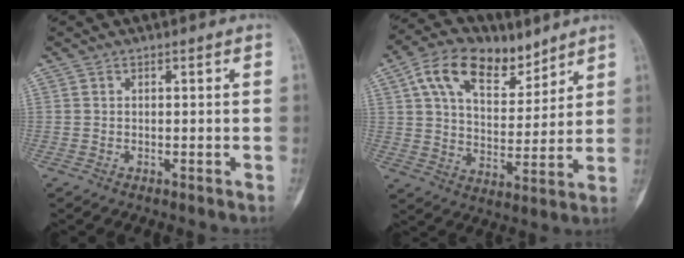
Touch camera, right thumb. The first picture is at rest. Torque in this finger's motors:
{"motor_torque": [-0.28, 0.48, 0.29, -0.01, 0.33]}